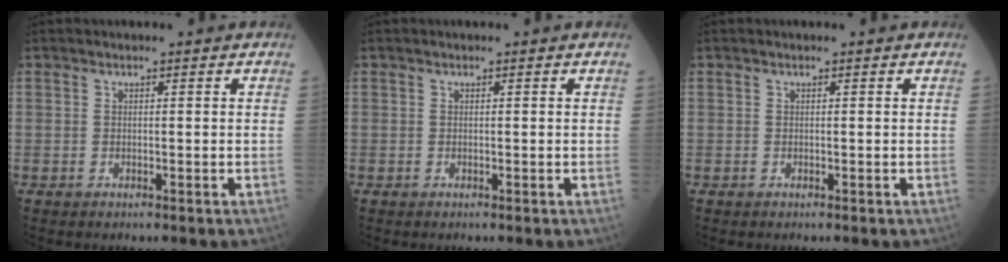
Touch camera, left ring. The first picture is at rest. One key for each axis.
{"total": 0.0}
{"total": 0.0}